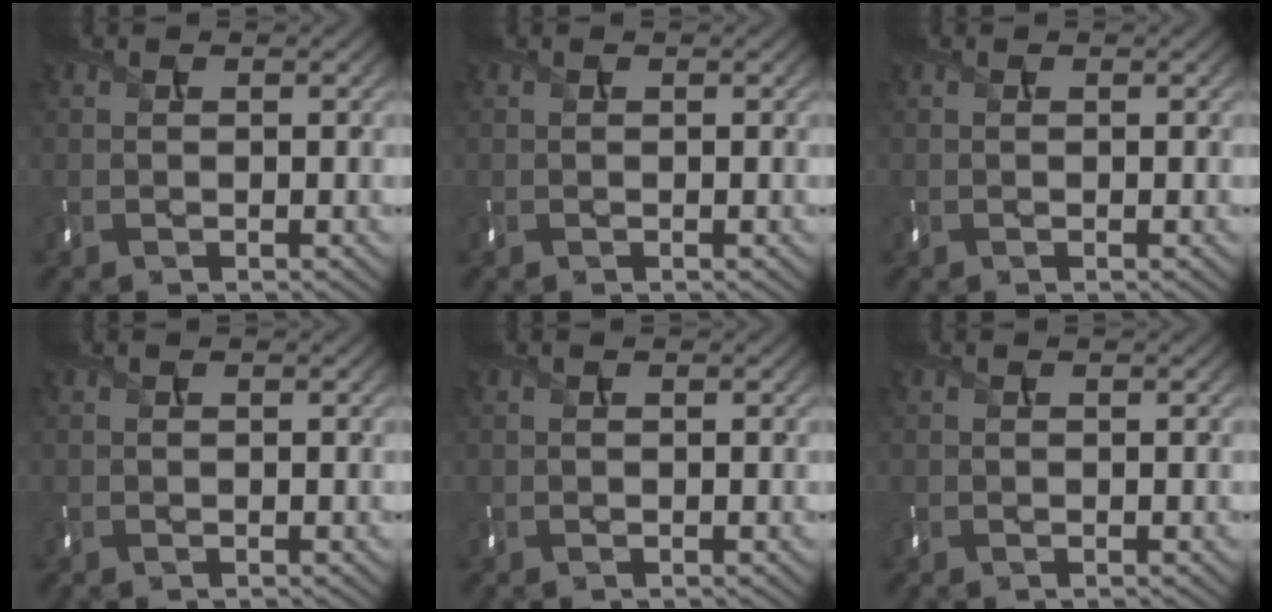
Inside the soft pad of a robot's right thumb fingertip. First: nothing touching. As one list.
[{"total": 0.0}, {"total": 0.0}, {"total": 0.0}, {"total": 0.0}, {"total": 0.0}]